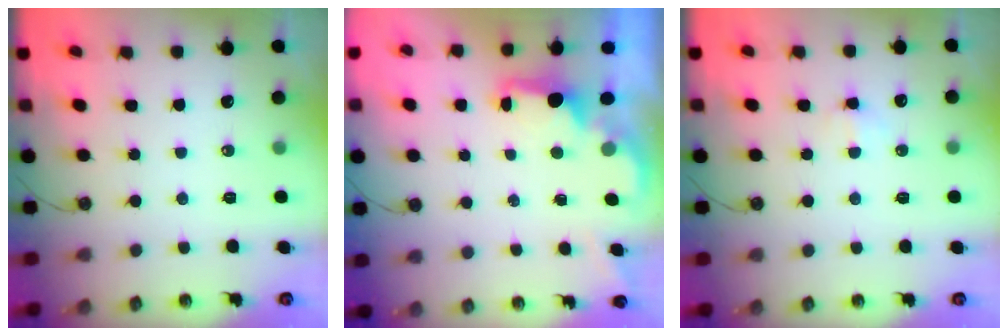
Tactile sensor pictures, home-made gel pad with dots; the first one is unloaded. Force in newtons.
{"total": 1.8, "press": 1.6, "slide": 0.7}
{"total": 3.7, "press": 3.5, "slide": 1.0}